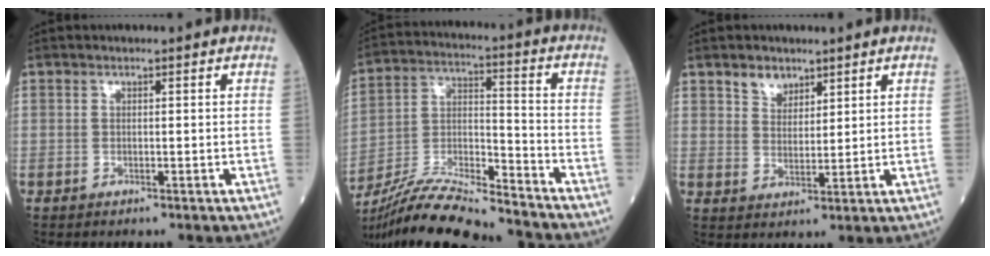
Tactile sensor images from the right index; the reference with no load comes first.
{"total": 18.1, "force": [-16.8, 0.8, 6.7], "torque": [-0.139, -0.005, -0.299]}
{"total": 3.7, "force": [2.7, 2.2, 1.2], "torque": [-0.021, 0.000, 0.053]}